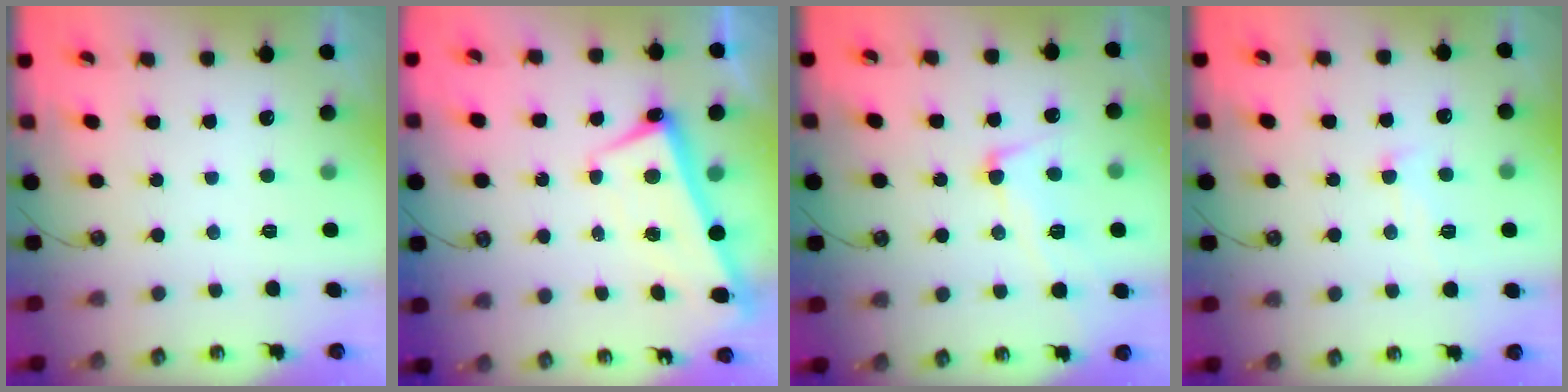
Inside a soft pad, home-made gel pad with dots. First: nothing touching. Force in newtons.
{"total": 2.7, "press": 2.7, "slide": 0.4}
{"total": 3.9, "press": 3.8, "slide": 1.1}
{"total": 3.0, "press": 2.9, "slide": 0.6}